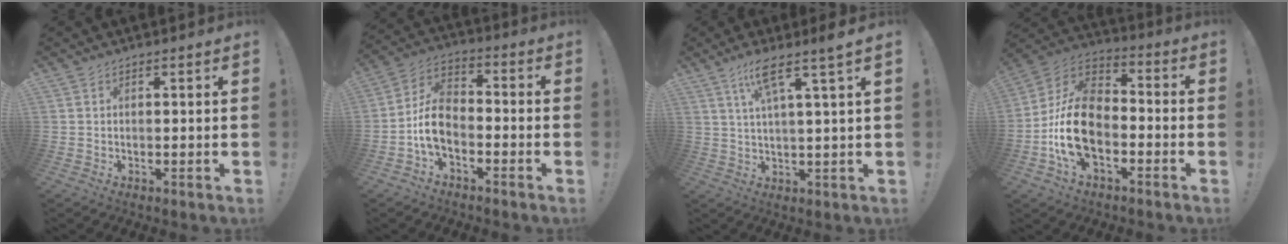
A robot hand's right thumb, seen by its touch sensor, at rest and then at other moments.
{"total": 9.7, "force": [-3.9, 6.1, 6.4], "torque": [-0.129, 0.016, -0.069]}
{"total": 8.3, "force": [4.5, -0.2, 7.0], "torque": [-0.135, -0.005, 0.070]}
{"total": 18.8, "force": [-5.6, 12.0, 13.3], "torque": [-0.253, 0.038, -0.085]}